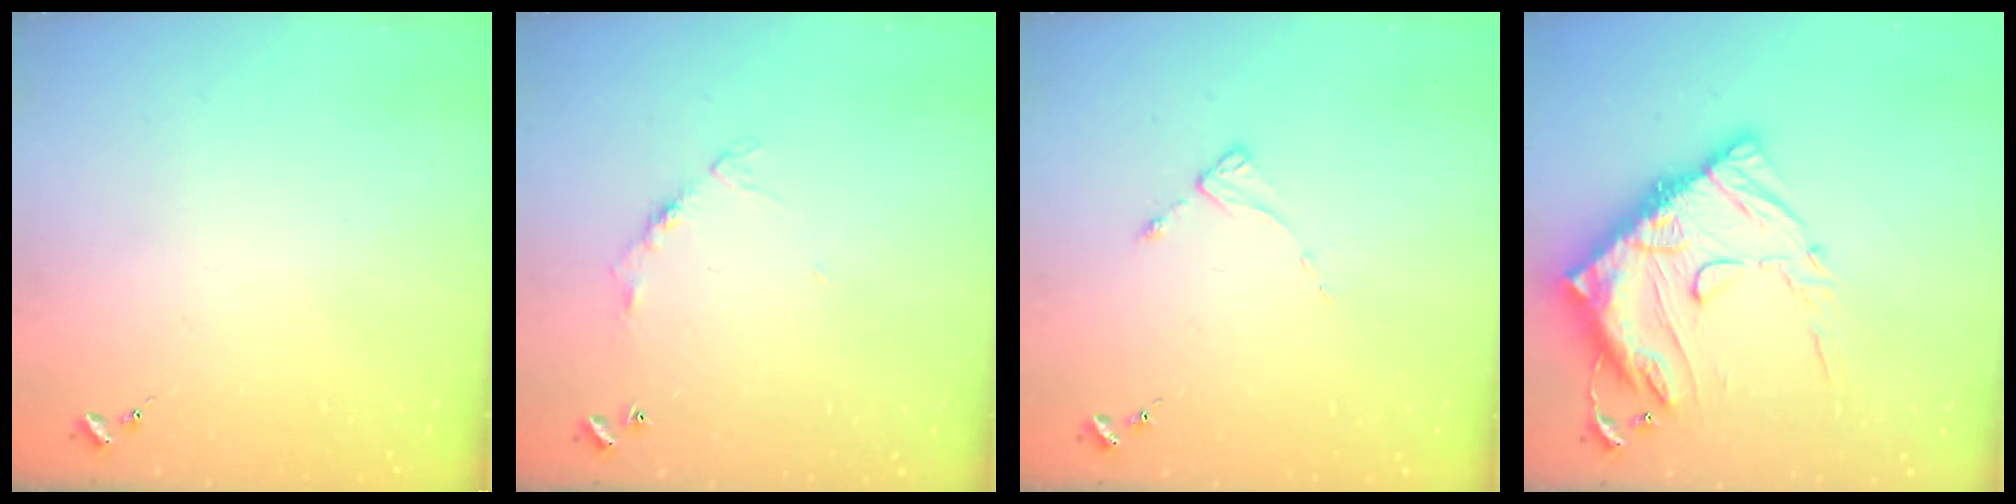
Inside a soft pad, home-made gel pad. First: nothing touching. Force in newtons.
{"total": 6.1, "press": 6.1, "slide": 0.5}
{"total": 2.1, "press": 2.0, "slide": 0.4}
{"total": 21.5, "press": 21.4, "slide": 2.1}